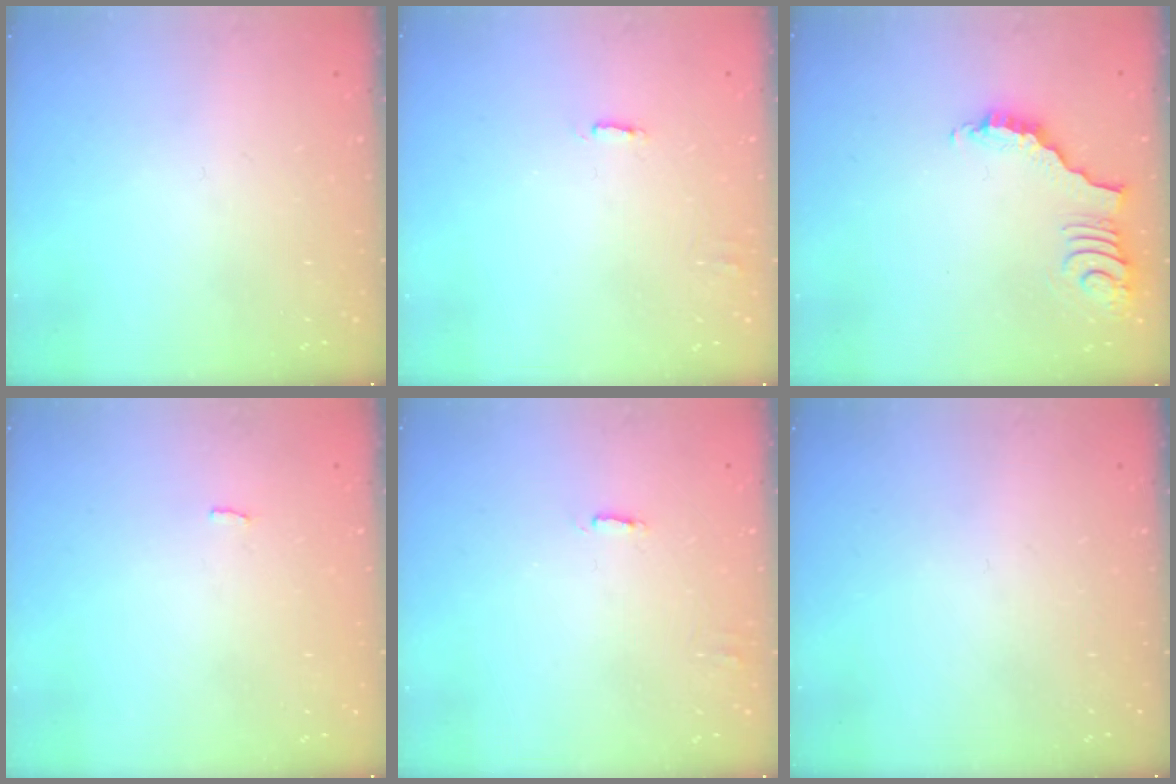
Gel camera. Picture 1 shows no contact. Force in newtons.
{"total": 2.0, "press": 2.0, "slide": 0.1}
{"total": 3.6, "press": 3.6, "slide": 0.6}
{"total": 2.3, "press": 2.3, "slide": 0.2}
{"total": 2.0, "press": 2.0, "slide": 0.1}
{"total": 0.0}